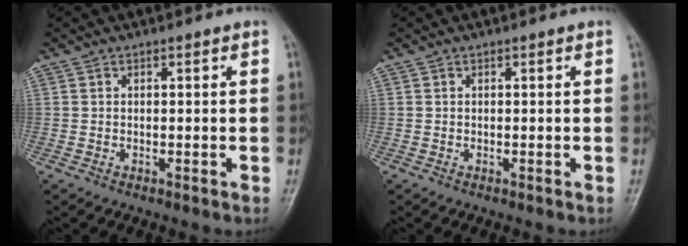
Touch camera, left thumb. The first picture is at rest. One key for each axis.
{"total": 0.0}